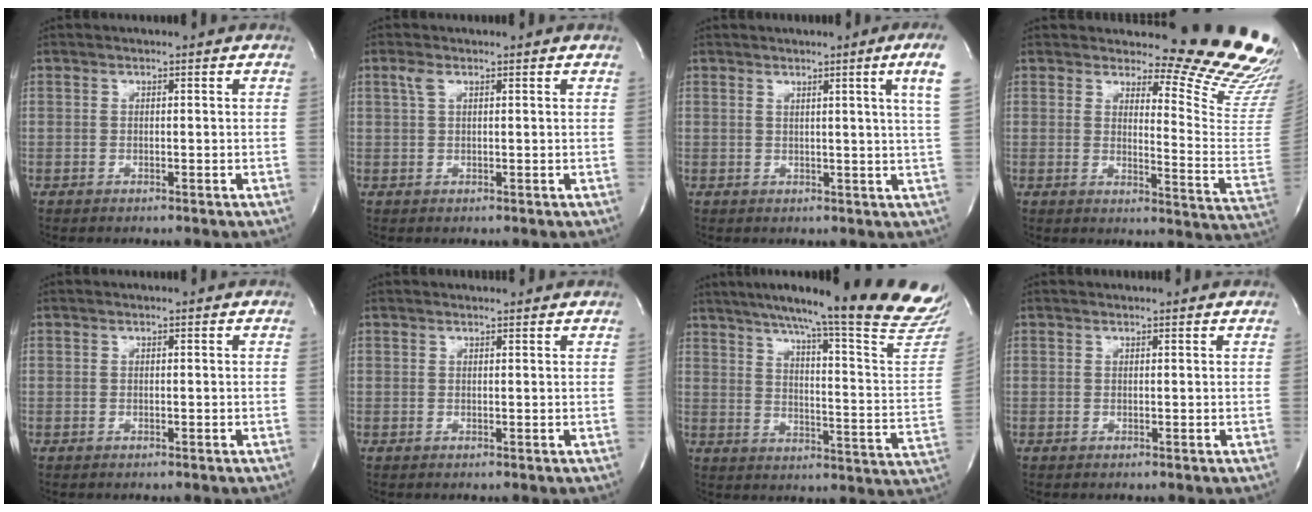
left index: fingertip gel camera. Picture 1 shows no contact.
{"total": 1.5, "force": [0.9, 0.3, 1.1], "torque": [-0.034, 0.012, 0.020]}
{"total": 5.8, "force": [2.9, -1.7, 4.7], "torque": [-0.066, -0.018, 0.026]}
{"total": 17.0, "force": [15.7, 1.5, 6.3], "torque": [-0.067, -0.150, 0.162]}
{"total": 0.0}
{"total": 2.5, "force": [2.5, 0.3, 0.4], "torque": [-0.012, 0.013, 0.029]}
{"total": 27.9, "force": [24.6, -0.1, 13.1], "torque": [-0.197, -0.098, 0.303]}
{"total": 2.1, "force": [2.0, 0.2, 0.3], "torque": [-0.011, 0.016, 0.023]}